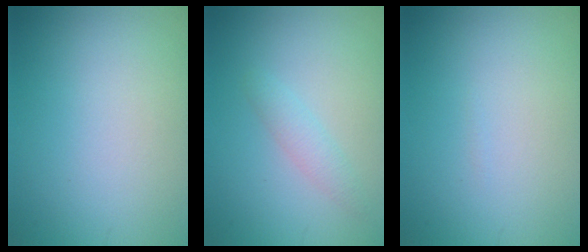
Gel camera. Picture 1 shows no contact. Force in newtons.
{"total": 1.6, "press": 1.6, "slide": 0.2}
{"total": 0.0}